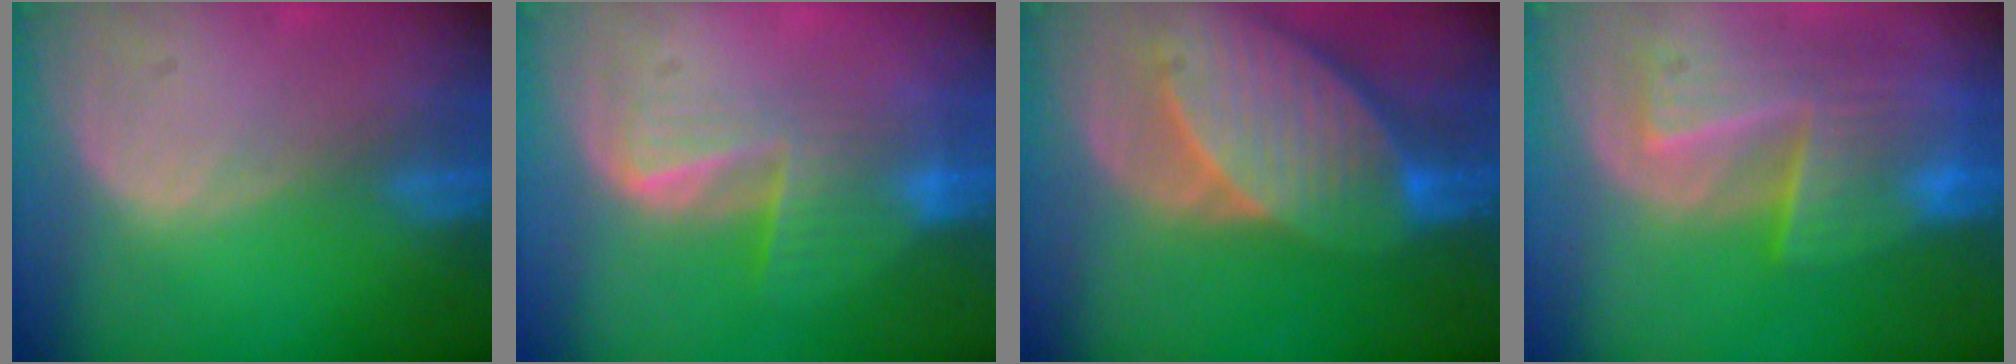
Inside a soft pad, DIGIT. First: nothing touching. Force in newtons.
{"total": 6.2, "press": 5.9, "slide": 1.9}
{"total": 10.7, "press": 9.4, "slide": 5.0}
{"total": 9.6, "press": 8.4, "slide": 4.7}